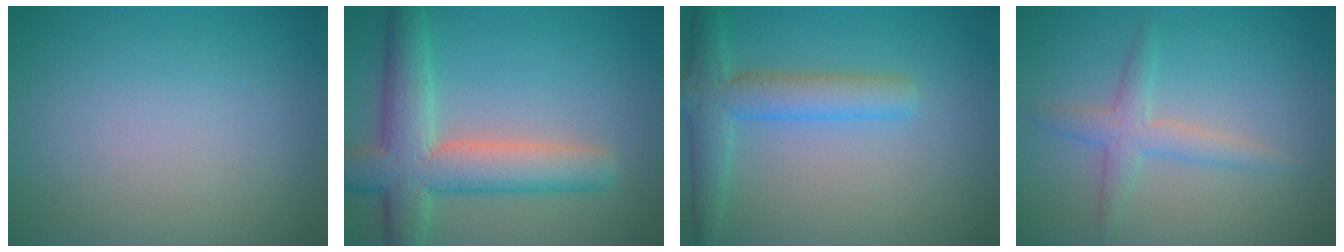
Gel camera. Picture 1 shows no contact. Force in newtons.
{"total": 7.5, "press": 7.5, "slide": 0.5}
{"total": 4.6, "press": 4.6, "slide": 0.2}
{"total": 2.7, "press": 2.7, "slide": 0.0}